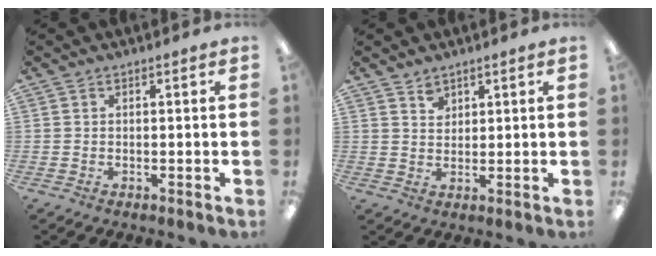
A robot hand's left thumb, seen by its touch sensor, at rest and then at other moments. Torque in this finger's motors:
{"motor_torque": [-0.03, 0.04, -0.35, 0.01, -0.04]}